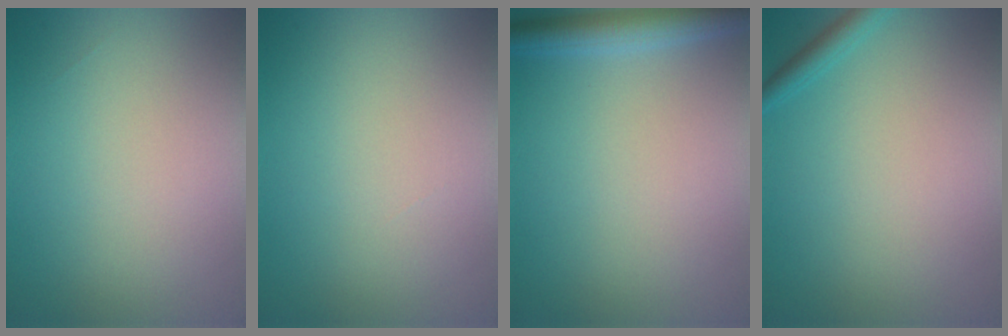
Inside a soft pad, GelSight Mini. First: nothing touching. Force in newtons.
{"total": 0.0}
{"total": 3.2, "press": 3.2, "slide": 0.2}
{"total": 1.5, "press": 1.5, "slide": 0.2}